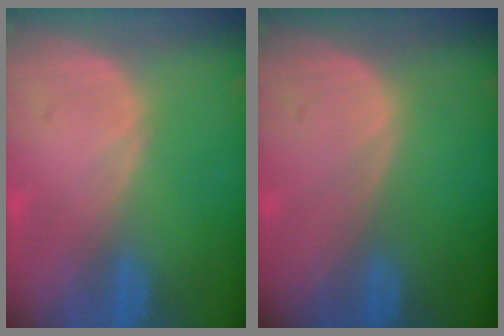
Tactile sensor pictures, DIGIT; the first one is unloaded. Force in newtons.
{"total": 0.0}